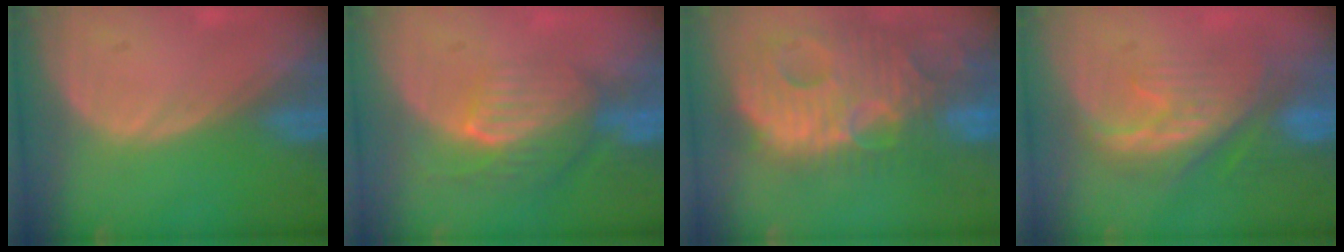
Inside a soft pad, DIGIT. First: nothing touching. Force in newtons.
{"total": 8.1, "press": 7.2, "slide": 3.6}
{"total": 14.4, "press": 12.4, "slide": 7.3}
{"total": 8.9, "press": 8.4, "slide": 2.8}